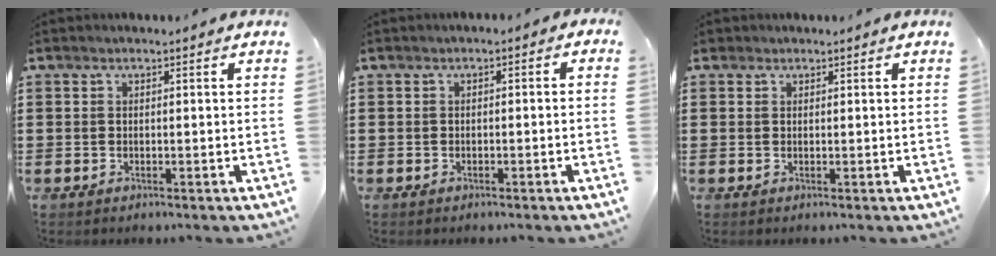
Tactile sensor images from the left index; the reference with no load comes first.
{"total": 1.0, "force": [-0.8, 0.5, 0.2], "torque": [-0.008, 0.002, -0.018]}
{"total": 0.9, "force": [0.6, 0.6, 0.1], "torque": [-0.006, 0.005, 0.011]}